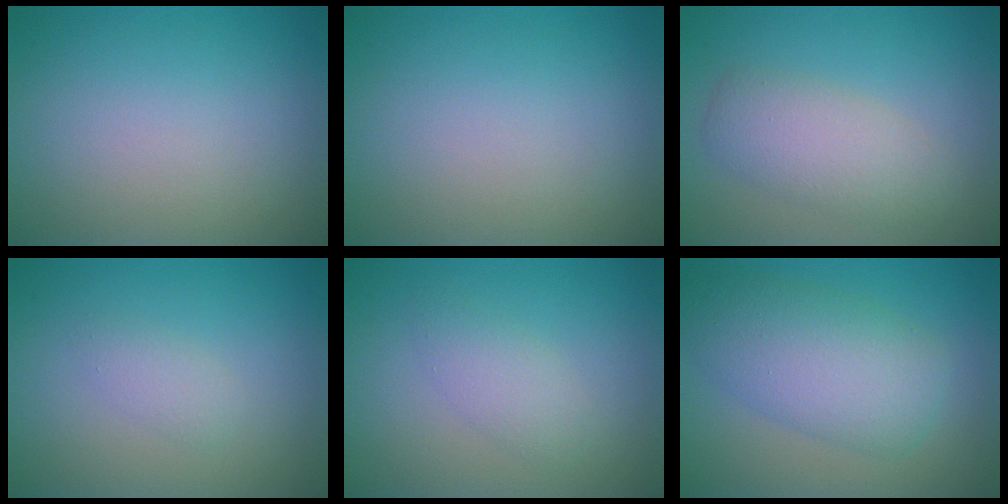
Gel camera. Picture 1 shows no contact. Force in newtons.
{"total": 0.0}
{"total": 4.1, "press": 4.1, "slide": 0.4}
{"total": 1.3, "press": 1.3, "slide": 0.0}
{"total": 2.1, "press": 2.1, "slide": 0.0}
{"total": 6.7, "press": 6.7, "slide": 0.2}